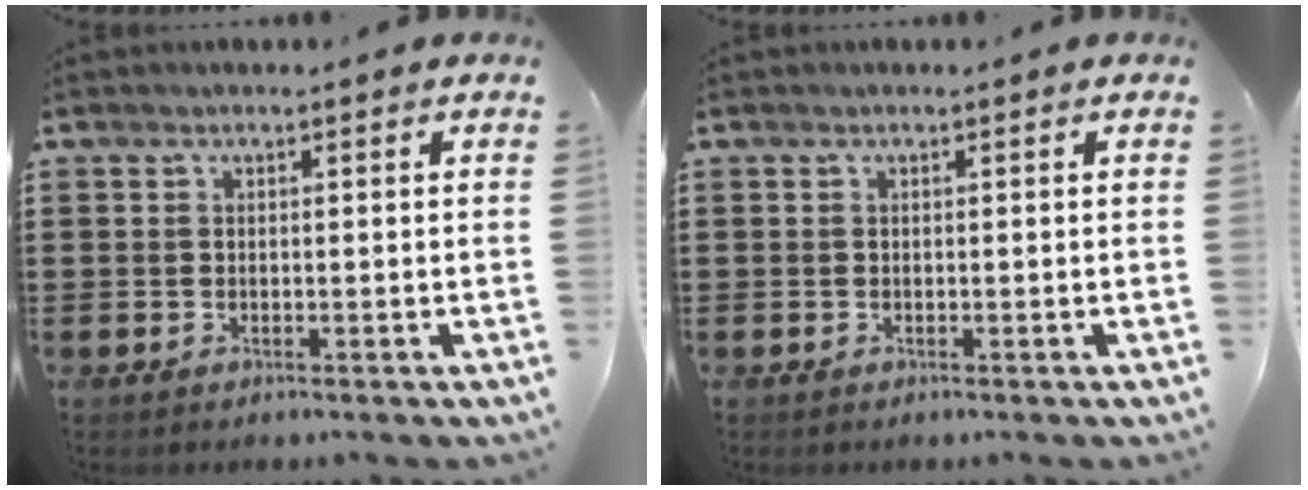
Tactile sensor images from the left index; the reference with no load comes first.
{"total": 0.0}